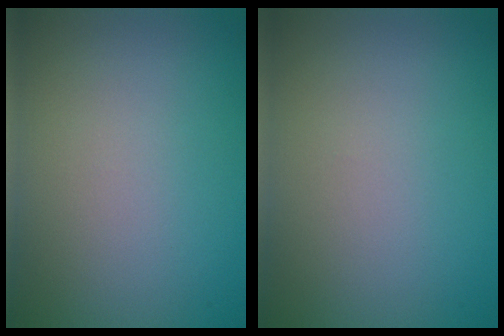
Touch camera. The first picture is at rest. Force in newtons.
{"total": 0.0}